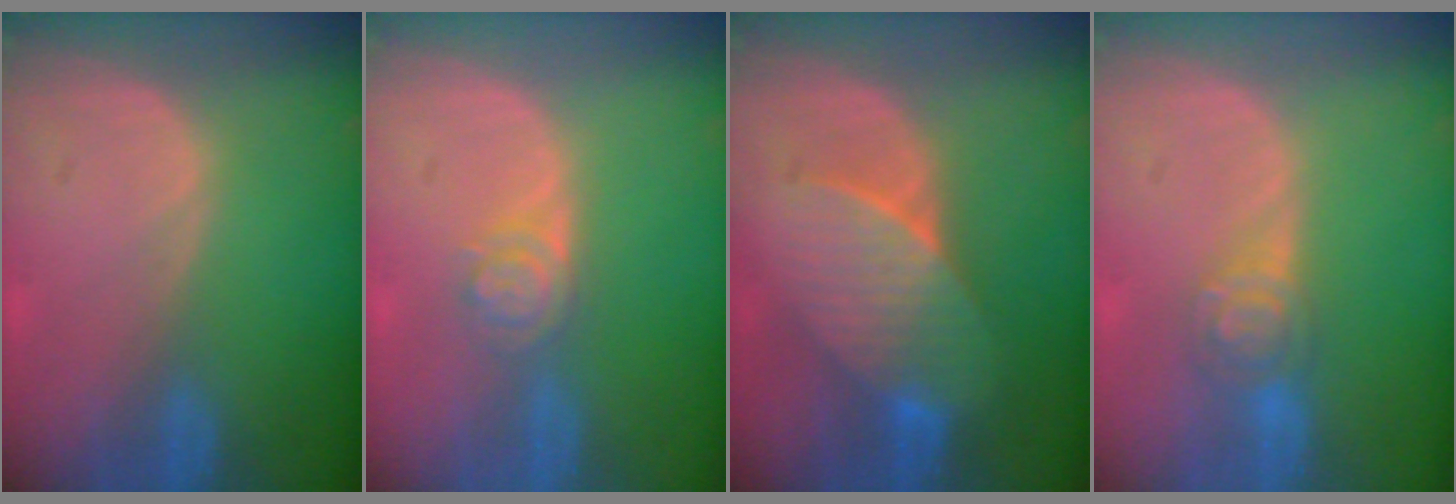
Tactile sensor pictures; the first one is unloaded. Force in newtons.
{"total": 3.9, "press": 3.5, "slide": 1.8}
{"total": 7.2, "press": 7.1, "slide": 1.1}
{"total": 4.4, "press": 4.4, "slide": 0.4}